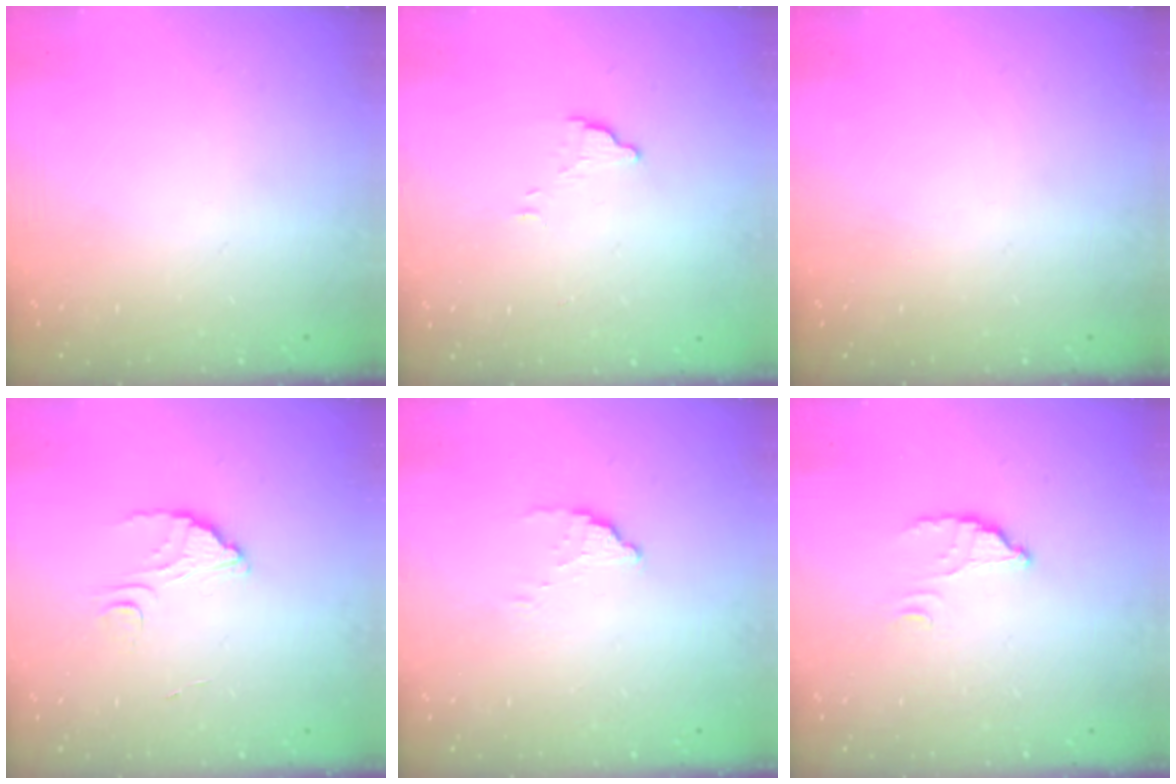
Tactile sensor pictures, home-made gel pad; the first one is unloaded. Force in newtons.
{"total": 4.0, "press": 4.0, "slide": 0.2}
{"total": 0.0}
{"total": 3.7, "press": 3.7, "slide": 0.1}
{"total": 1.8, "press": 1.8, "slide": 0.1}
{"total": 2.7, "press": 2.7, "slide": 0.4}